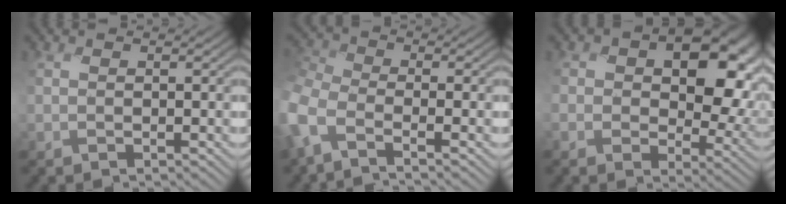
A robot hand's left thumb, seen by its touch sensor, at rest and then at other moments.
{"total": 5.5, "force": [-3.7, 2.3, 3.3], "torque": [-0.087, -0.007, -0.099]}
{"total": 12.5, "force": [2.6, 8.5, 8.7], "torque": [-0.140, -0.017, 0.055]}